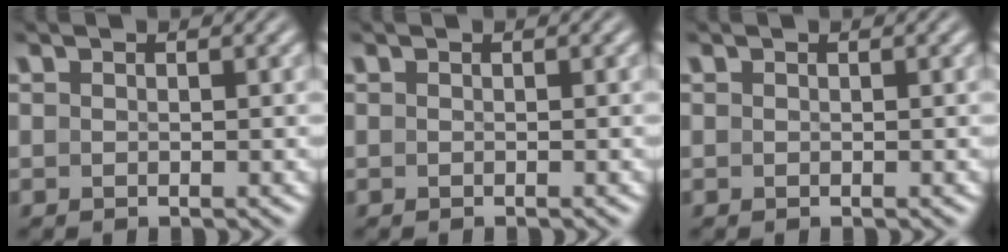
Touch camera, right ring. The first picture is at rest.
{"total": 0.0}
{"total": 0.0}